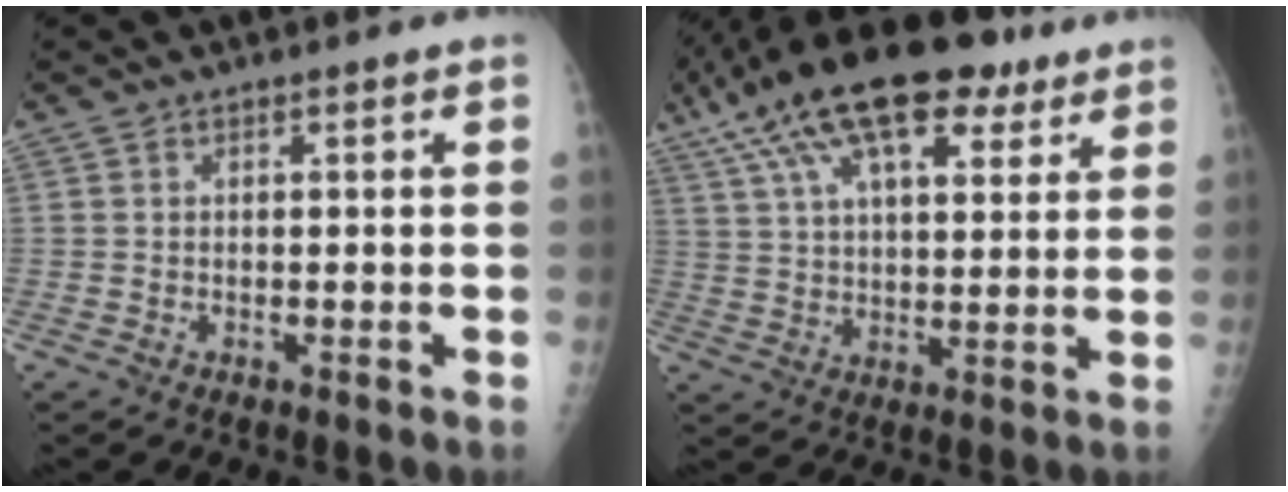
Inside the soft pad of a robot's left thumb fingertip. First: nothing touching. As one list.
[{"total": 22.4, "force": [13.1, 9.8, 15.2], "torque": [-0.256, 0.006, 0.218]}]